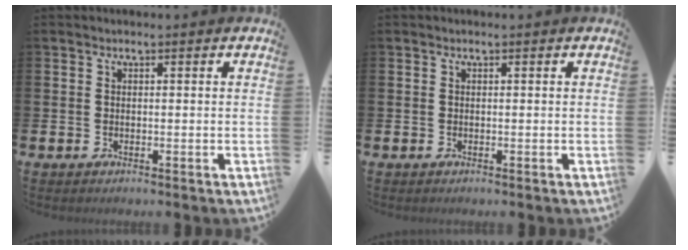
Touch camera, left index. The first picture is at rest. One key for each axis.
{"total": 0.0}